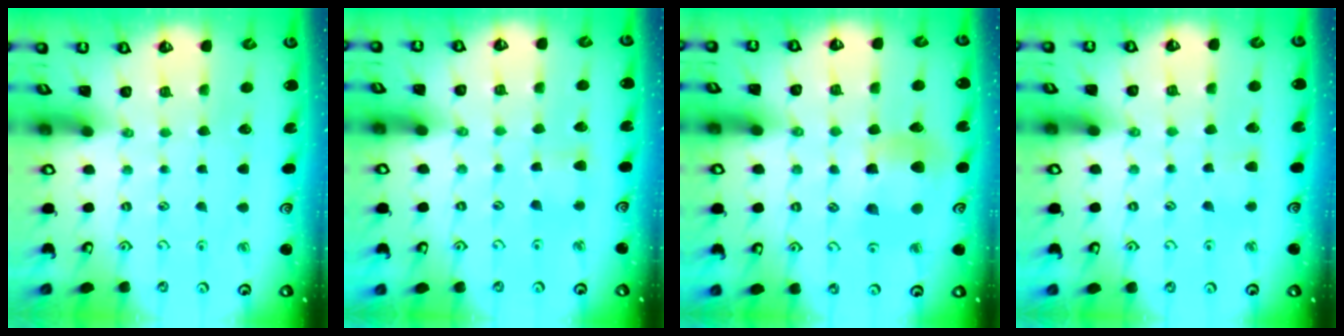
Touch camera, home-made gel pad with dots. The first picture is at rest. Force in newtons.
{"total": 2.8, "press": 2.8, "slide": 0.5}
{"total": 8.1, "press": 8.1, "slide": 0.6}
{"total": 3.0, "press": 3.0, "slide": 0.5}